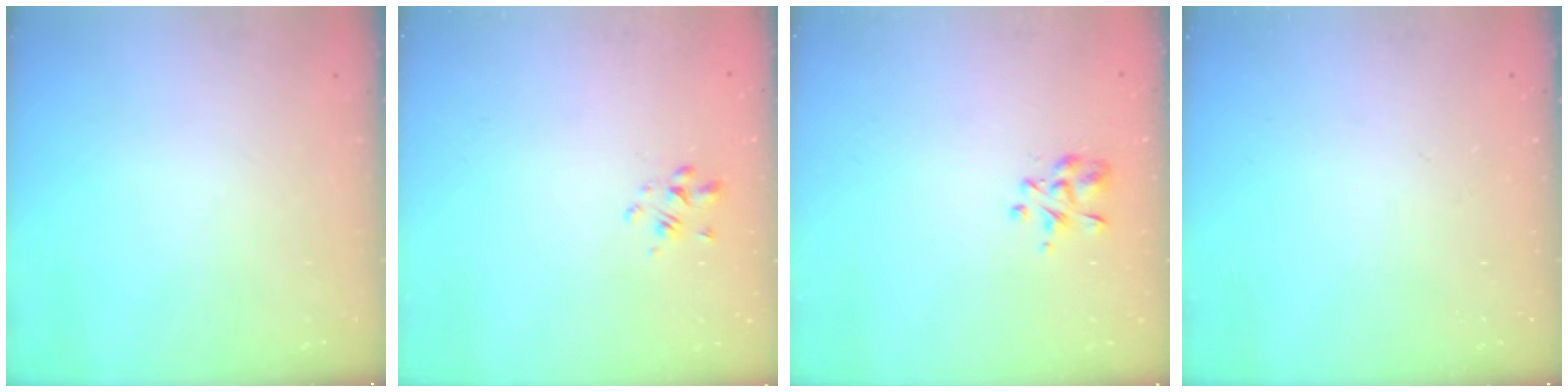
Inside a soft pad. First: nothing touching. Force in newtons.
{"total": 1.4, "press": 1.2, "slide": 0.8}
{"total": 2.9, "press": 2.7, "slide": 1.0}
{"total": 0.0}